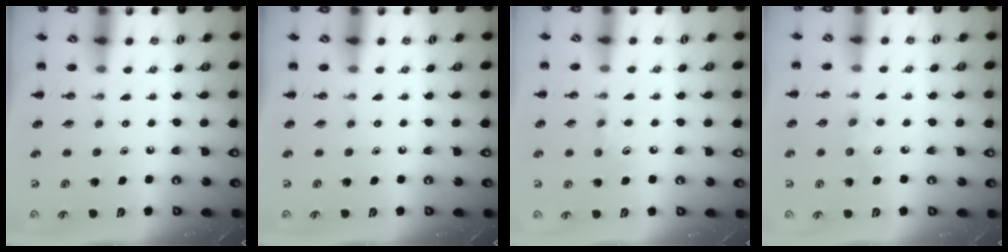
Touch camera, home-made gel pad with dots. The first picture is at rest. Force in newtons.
{"total": 0.0}
{"total": 6.2, "press": 6.0, "slide": 1.6}
{"total": 2.9, "press": 2.8, "slide": 0.8}